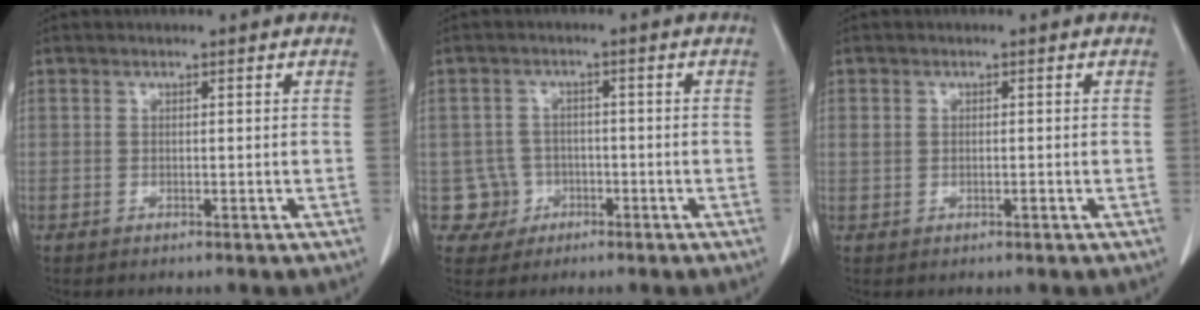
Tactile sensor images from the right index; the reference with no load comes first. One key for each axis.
{"total": 4.5, "fx": -1.3, "fy": 4.2, "fz": -0.5, "tx": 0.018, "ty": 0.016, "tz": -0.019}
{"total": 1.2, "fx": 0.1, "fy": 0.9, "fz": 0.9, "tx": -0.022, "ty": 0.007, "tz": 0.005}